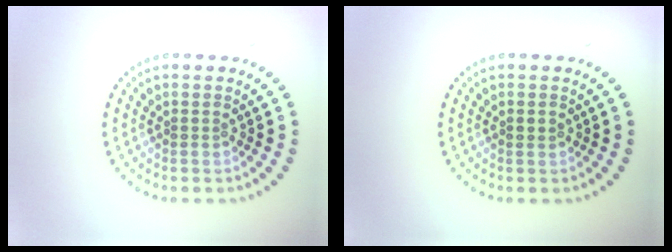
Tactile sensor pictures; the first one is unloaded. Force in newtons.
{"total": 0.9, "press": 0.9, "slide": 0.1}